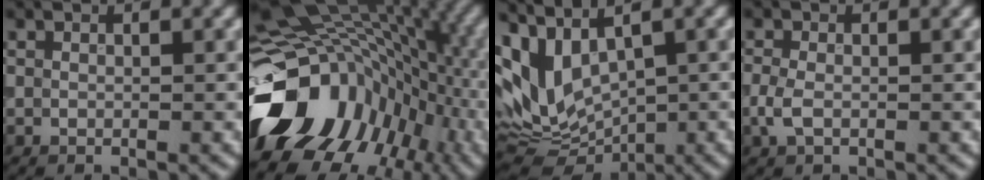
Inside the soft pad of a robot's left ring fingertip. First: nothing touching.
{"total": 16.3, "force": [-5.5, 12.0, 9.6], "torque": [-0.189, -0.012, -0.090]}
{"total": 8.2, "force": [2.0, 4.4, 6.6], "torque": [-0.144, -0.016, 0.051]}
{"total": 1.8, "force": [-0.5, 1.1, 1.4], "torque": [-0.035, 0.000, -0.015]}